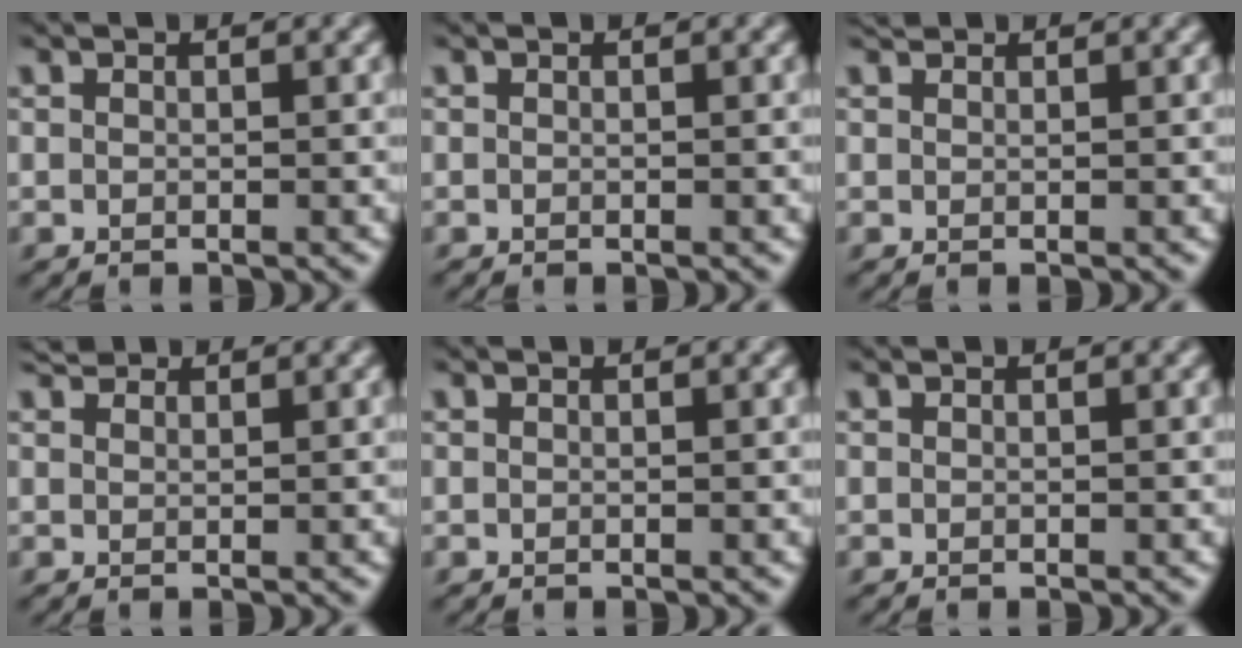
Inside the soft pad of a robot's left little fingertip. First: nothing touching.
{"total": 0.0}
{"total": 0.7, "force": [0.7, 0.2, 0.1], "torque": [-0.007, 0.004, 0.015]}
{"total": 1.2, "force": [1.1, 0.4, 0.2], "torque": [-0.011, 0.007, 0.022]}
{"total": 0.0}
{"total": 0.0}